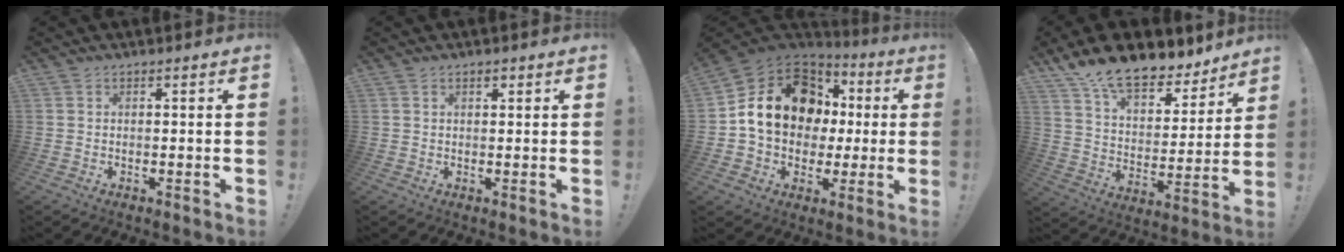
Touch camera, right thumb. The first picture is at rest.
{"total": 0.9, "force": [0.6, 0.5, 0.3], "torque": [-0.003, -0.002, 0.012]}
{"total": 20.0, "force": [4.1, 15.4, 12.1], "torque": [-0.178, -0.001, 0.096]}
{"total": 15.5, "force": [12.8, 6.0, 6.4], "torque": [-0.116, -0.102, 0.230]}